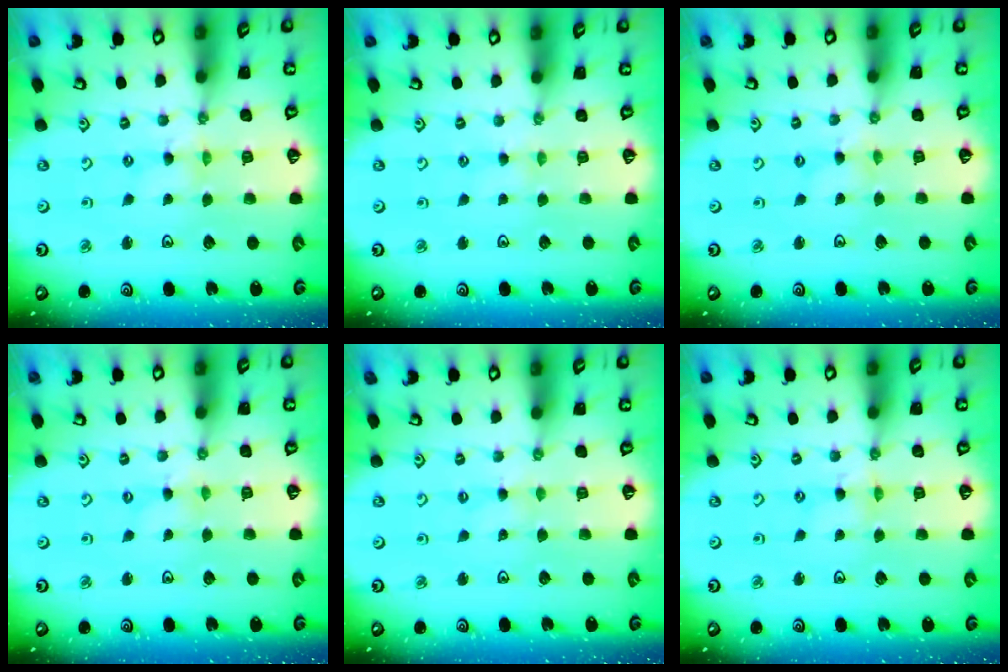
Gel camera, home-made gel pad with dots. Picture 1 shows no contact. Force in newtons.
{"total": 0.8, "press": 0.8, "slide": 0.3}
{"total": 0.0}
{"total": 0.0}
{"total": 1.4, "press": 1.4, "slide": 0.3}
{"total": 1.2, "press": 1.2, "slide": 0.3}